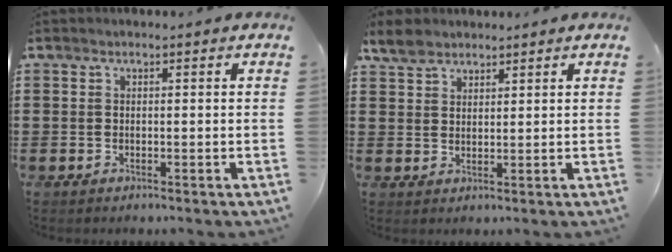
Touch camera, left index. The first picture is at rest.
{"total": 3.7, "force": [3.0, 1.8, 1.2], "torque": [-0.034, 0.004, 0.056]}